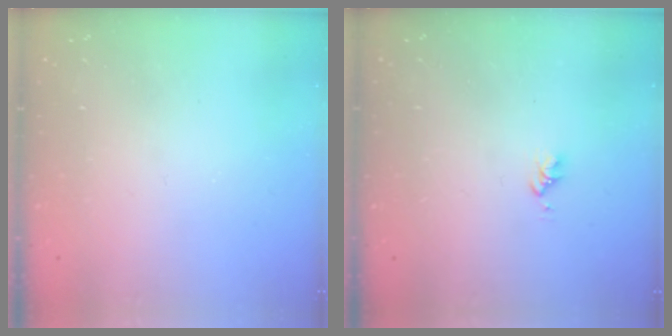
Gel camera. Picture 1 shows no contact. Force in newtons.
{"total": 2.6, "press": 2.6, "slide": 0.4}